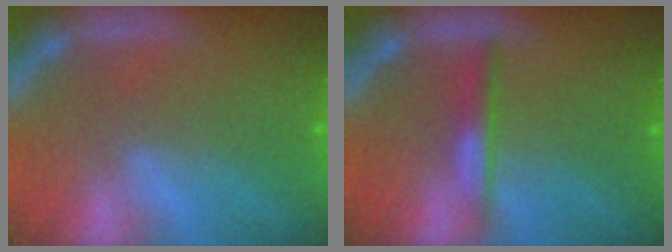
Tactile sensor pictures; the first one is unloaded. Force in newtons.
{"total": 2.4}